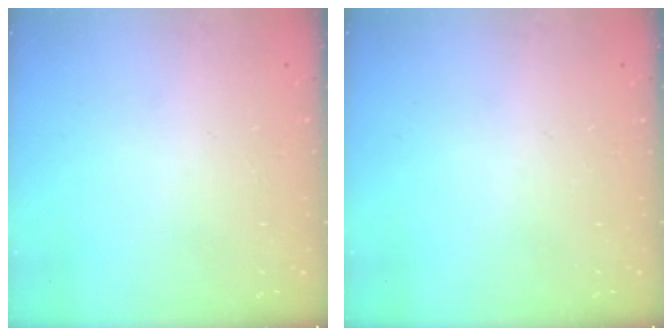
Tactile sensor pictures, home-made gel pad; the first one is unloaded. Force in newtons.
{"total": 0.0}